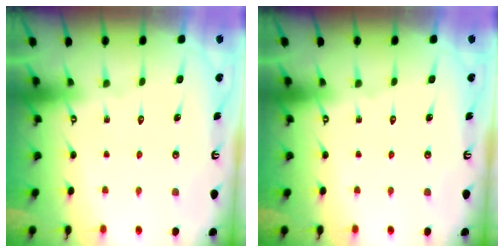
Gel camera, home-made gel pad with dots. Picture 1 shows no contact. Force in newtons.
{"total": 0.0}